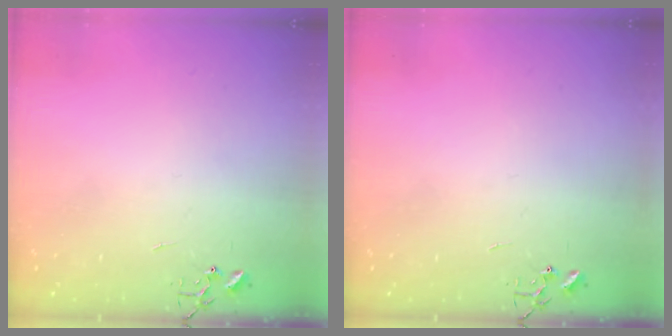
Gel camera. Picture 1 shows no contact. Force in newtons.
{"total": 0.0}